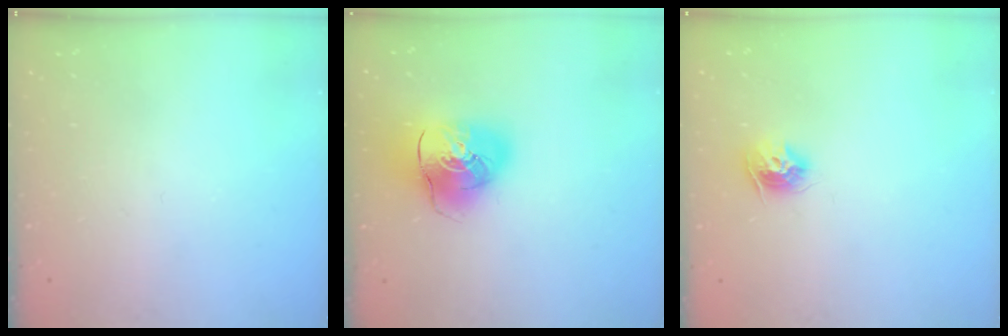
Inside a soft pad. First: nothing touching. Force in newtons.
{"total": 14.3, "press": 14.1, "slide": 2.3}
{"total": 9.6, "press": 9.6, "slide": 0.7}